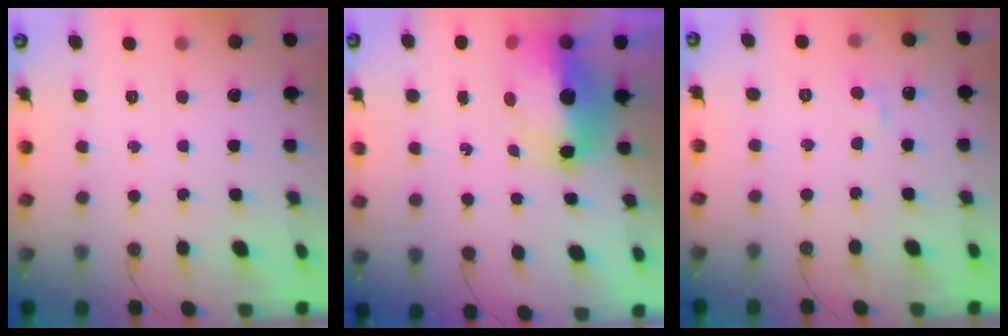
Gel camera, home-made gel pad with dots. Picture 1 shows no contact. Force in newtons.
{"total": 11.2, "press": 11.1, "slide": 1.5}
{"total": 3.1, "press": 3.0, "slide": 0.4}